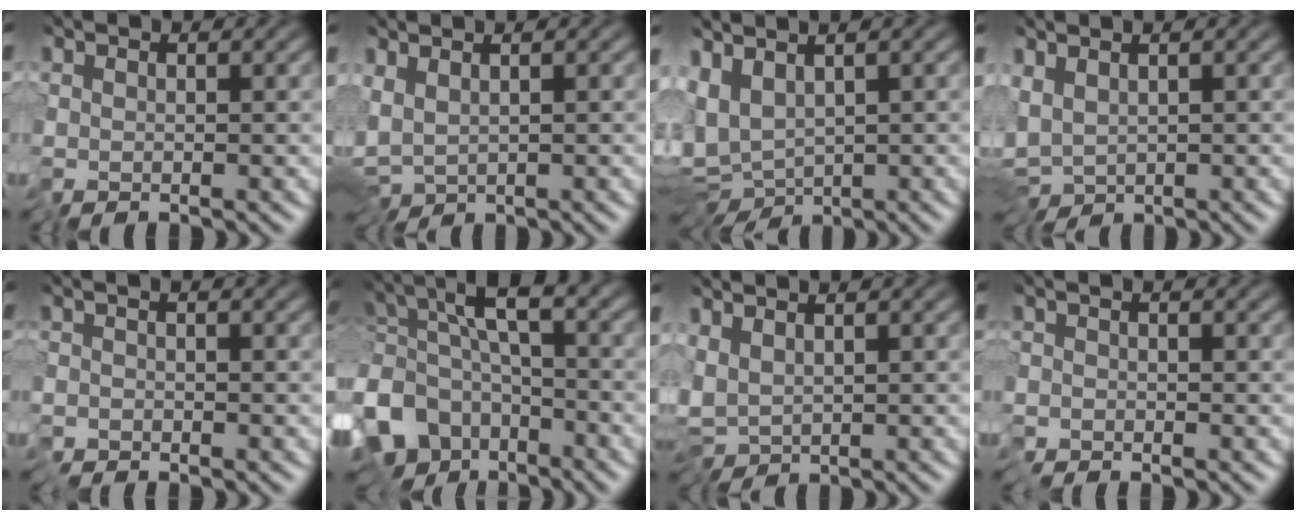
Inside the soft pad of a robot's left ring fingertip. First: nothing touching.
{"total": 3.7, "force": [-1.8, 1.8, 2.7], "torque": [-0.047, -0.004, -0.040]}
{"total": 6.6, "force": [0.4, 4.1, 5.2], "torque": [-0.097, -0.004, 0.040]}
{"total": 4.4, "force": [-1.3, 2.5, 3.4], "torque": [-0.067, -0.011, -0.022]}
{"total": 1.5, "force": [-1.0, 0.5, 0.9], "torque": [-0.017, -0.006, -0.025]}
{"total": 11.9, "force": [-8.1, 7.0, 5.2], "torque": [-0.112, -0.004, -0.138]}
{"total": 3.6, "force": [-0.9, 2.0, 2.8], "torque": [-0.052, -0.004, -0.024]}
{"total": 1.2, "force": [-0.9, 0.4, 0.6], "torque": [-0.009, -0.005, -0.023]}